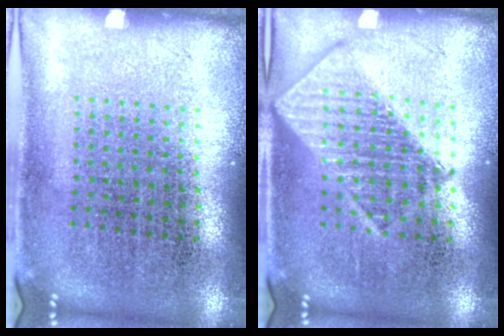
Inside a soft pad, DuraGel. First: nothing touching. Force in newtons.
{"total": 1.7, "press": 1.7, "slide": 0.3}